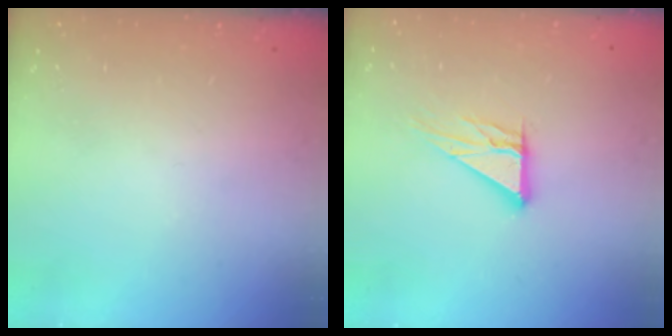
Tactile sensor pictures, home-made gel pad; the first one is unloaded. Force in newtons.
{"total": 10.3, "press": 10.2, "slide": 1.0}